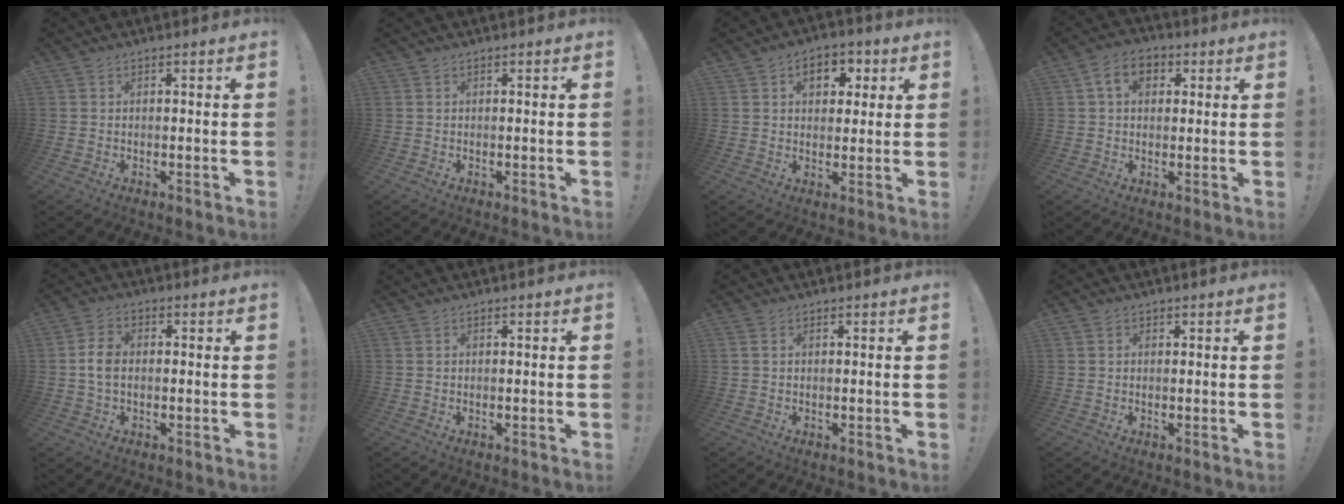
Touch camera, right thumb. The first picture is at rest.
{"total": 0.0}
{"total": 7.8, "force": [2.5, 5.7, 4.7], "torque": [-0.054, 0.000, 0.042]}
{"total": 7.2, "force": [2.2, 5.2, 4.5], "torque": [-0.070, 0.007, 0.040]}
{"total": 5.6, "force": [-0.4, 3.7, 4.1], "torque": [-0.081, 0.010, -0.008]}
{"total": 0.0}
{"total": 0.8, "force": [0.3, 0.6, 0.5], "torque": [-0.018, 0.006, 0.008]}
{"total": 0.8, "force": [0.4, 0.6, 0.1], "torque": [0.005, -0.001, 0.007]}